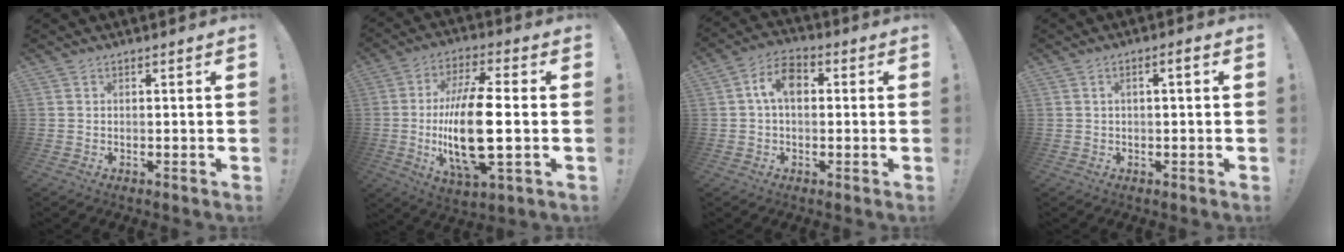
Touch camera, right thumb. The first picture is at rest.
{"total": 19.8, "force": [-1.5, 6.2, 18.7], "torque": [-0.375, -0.013, -0.028]}
{"total": 8.4, "force": [1.1, 5.1, 6.6], "torque": [-0.108, 0.014, 0.022]}
{"total": 2.2, "force": [-0.4, 0.2, 2.1], "torque": [-0.034, 0.004, -0.010]}